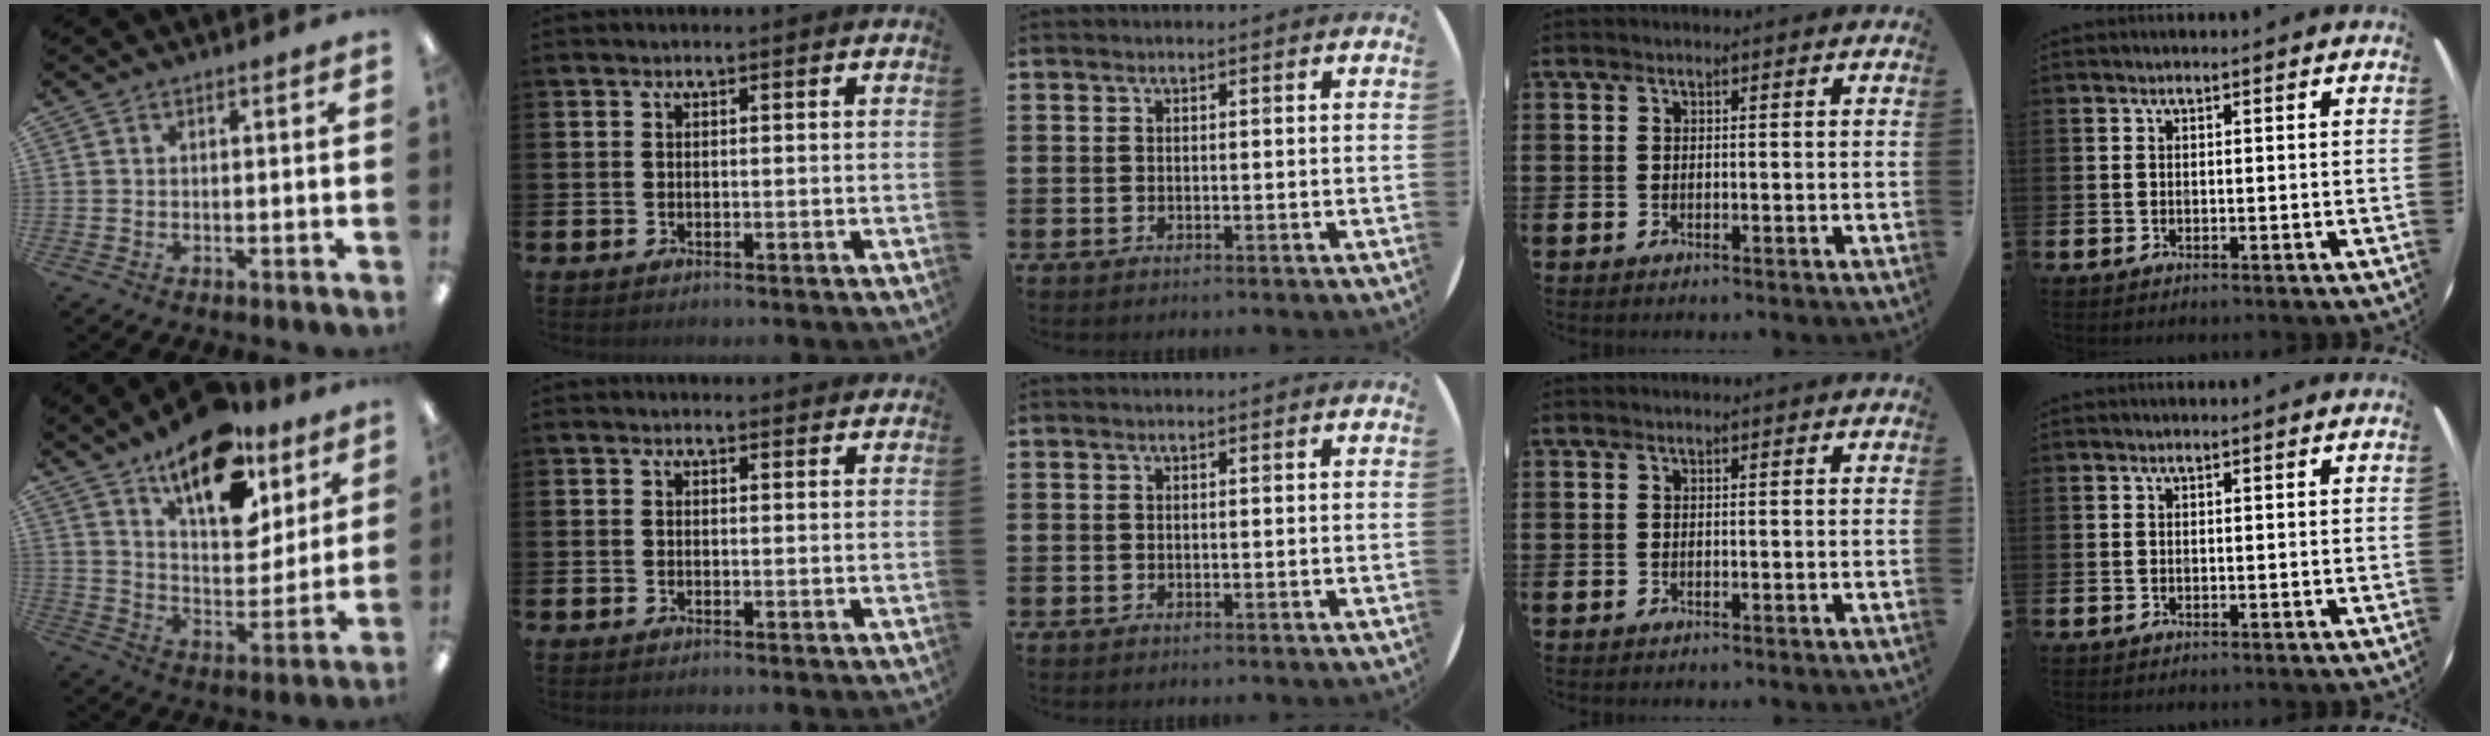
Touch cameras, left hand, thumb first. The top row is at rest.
{"thumb": {"total": 18.4, "force": [12.5, 8.6, 10.4], "torque": [-0.153, -0.075, 0.216]}, "index": {"total": 0.8, "force": [0.7, 0.2, 0.1], "torque": [0.007, -0.001, 0.011]}}